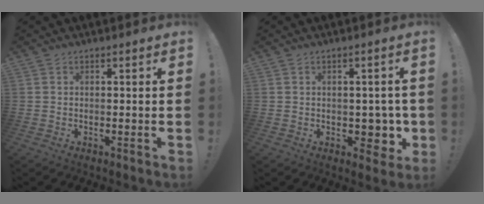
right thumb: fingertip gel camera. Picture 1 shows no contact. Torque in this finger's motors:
{"motor_torque": [0.06, -0.16, 0.20, -0.11, 0.00]}